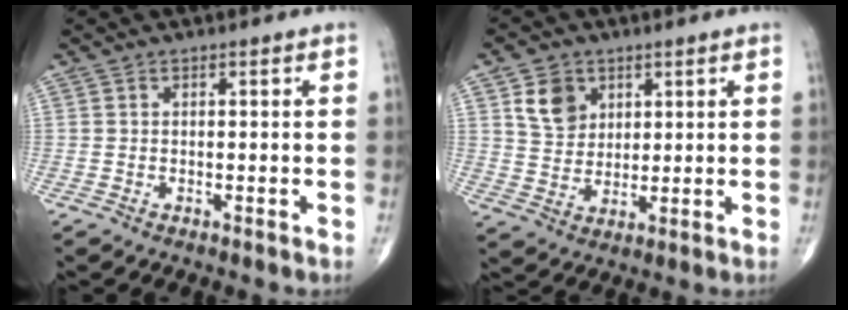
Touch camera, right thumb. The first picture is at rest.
{"total": 7.4, "force": [3.2, 5.8, 3.2], "torque": [-0.033, -0.018, 0.063]}